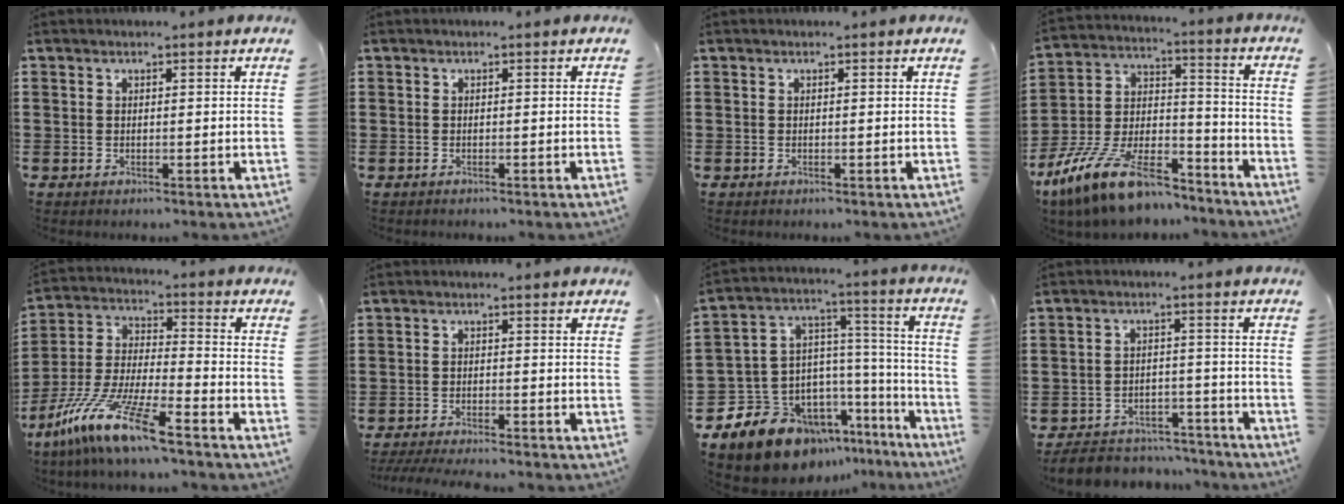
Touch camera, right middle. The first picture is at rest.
{"total": 0.5, "force": [-0.4, 0.3, 0.0], "torque": [0.001, 0.003, -0.009]}
{"total": 0.0}
{"total": 13.6, "force": [-10.9, 3.8, 7.2], "torque": [-0.152, 0.030, -0.209]}
{"total": 12.8, "force": [-10.1, 0.1, 7.8], "torque": [-0.180, -0.003, -0.203]}
{"total": 3.0, "force": [-2.9, 0.0, 0.7], "torque": [-0.021, -0.005, -0.062]}
{"total": 13.8, "force": [-11.6, 6.5, 3.9], "torque": [-0.111, 0.011, -0.214]}
{"total": 5.4, "force": [-5.2, 1.1, 0.6], "torque": [-0.015, 0.011, -0.104]}